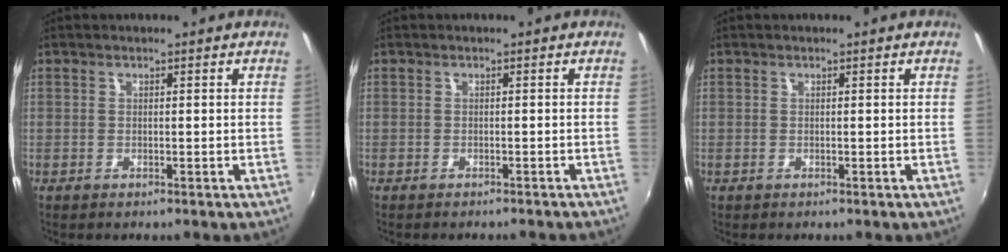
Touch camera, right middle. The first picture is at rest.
{"total": 2.7, "force": [-2.4, 0.4, 1.0], "torque": [-0.025, -0.013, -0.034]}
{"total": 0.0}